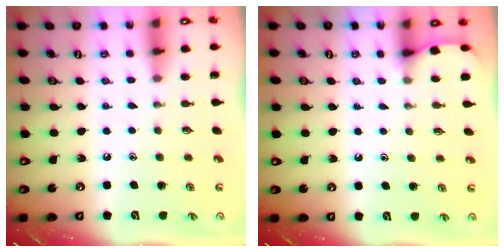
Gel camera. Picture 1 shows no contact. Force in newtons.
{"total": 2.6, "press": 2.6, "slide": 0.2}